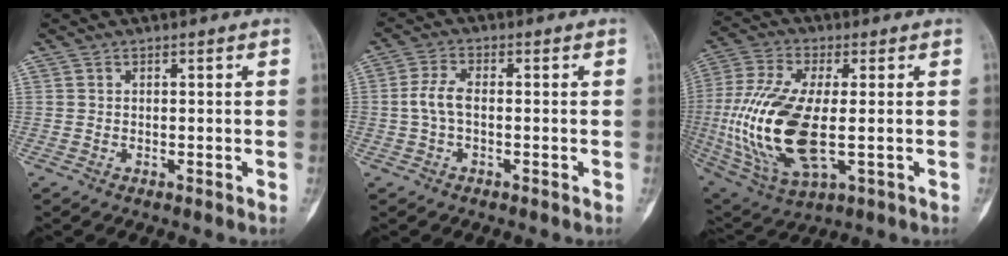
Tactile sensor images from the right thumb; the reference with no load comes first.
{"total": 4.4, "force": [-0.4, 2.3, 3.7], "torque": [-0.086, 0.013, -0.013]}
{"total": 20.3, "force": [-1.9, 8.8, 18.2], "torque": [-0.406, -0.008, -0.021]}